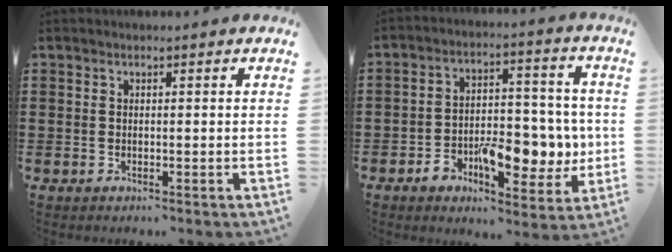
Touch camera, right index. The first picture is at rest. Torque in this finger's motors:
{"motor_torque": [2.14, 0.00, 1.00, 0.17]}